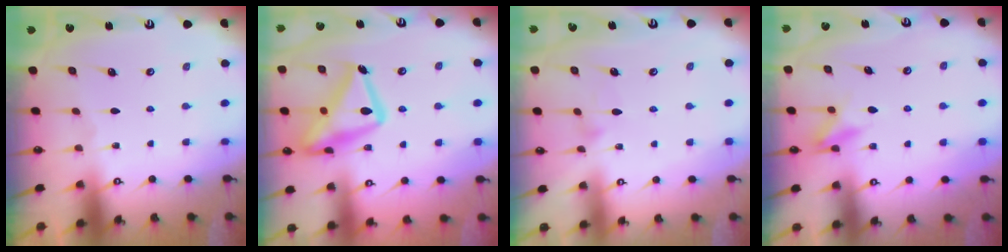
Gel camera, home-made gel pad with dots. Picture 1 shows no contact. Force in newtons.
{"total": 21.7, "press": 21.7, "slide": 1.6}
{"total": 4.5, "press": 4.5, "slide": 0.3}
{"total": 8.5, "press": 8.4, "slide": 1.3}